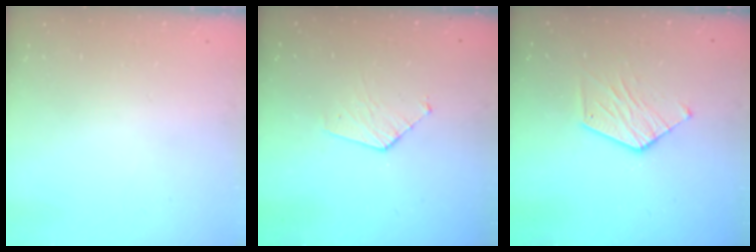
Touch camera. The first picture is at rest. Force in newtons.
{"total": 4.9, "press": 4.8, "slide": 0.4}
{"total": 8.5, "press": 8.5, "slide": 0.1}